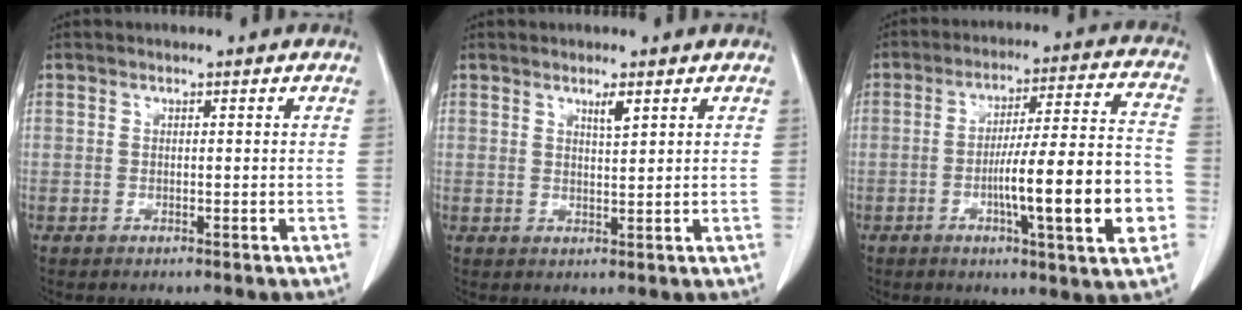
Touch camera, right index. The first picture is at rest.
{"total": 2.0, "force": [1.2, 0.1, 1.5], "torque": [-0.030, -0.004, 0.022]}
{"total": 16.5, "force": [-4.2, 1.0, 15.9], "torque": [-0.235, 0.008, -0.061]}